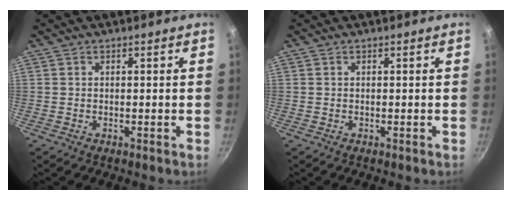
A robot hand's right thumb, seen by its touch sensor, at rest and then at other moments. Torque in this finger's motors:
{"motor_torque": [0.00, 0.00, 0.00, 0.00, 0.00]}